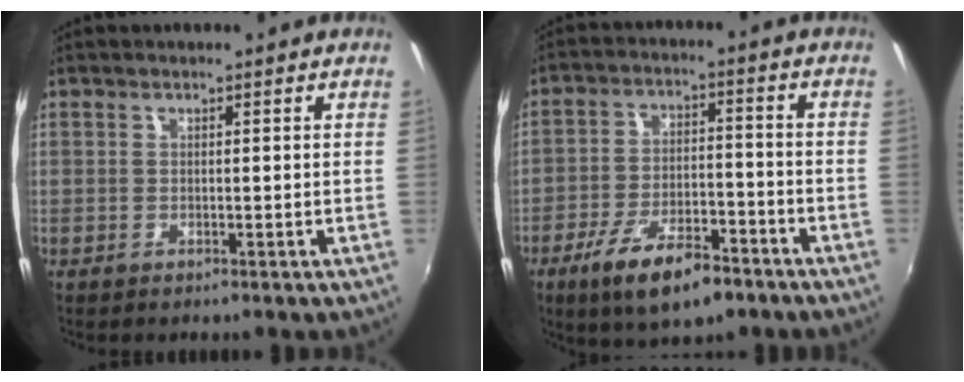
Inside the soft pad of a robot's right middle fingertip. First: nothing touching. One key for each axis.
{"total": 13.1, "fx": -8.5, "fy": 4.5, "fz": 8.9, "tx": -0.178, "ty": -0.015, "tz": -0.139}